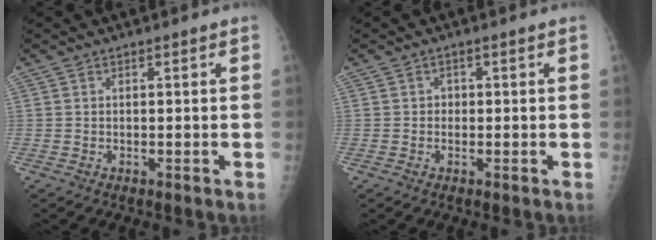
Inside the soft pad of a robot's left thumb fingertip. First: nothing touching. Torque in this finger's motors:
{"motor_torque": [-0.07, 0.32, -0.06, -0.17, 0.00]}